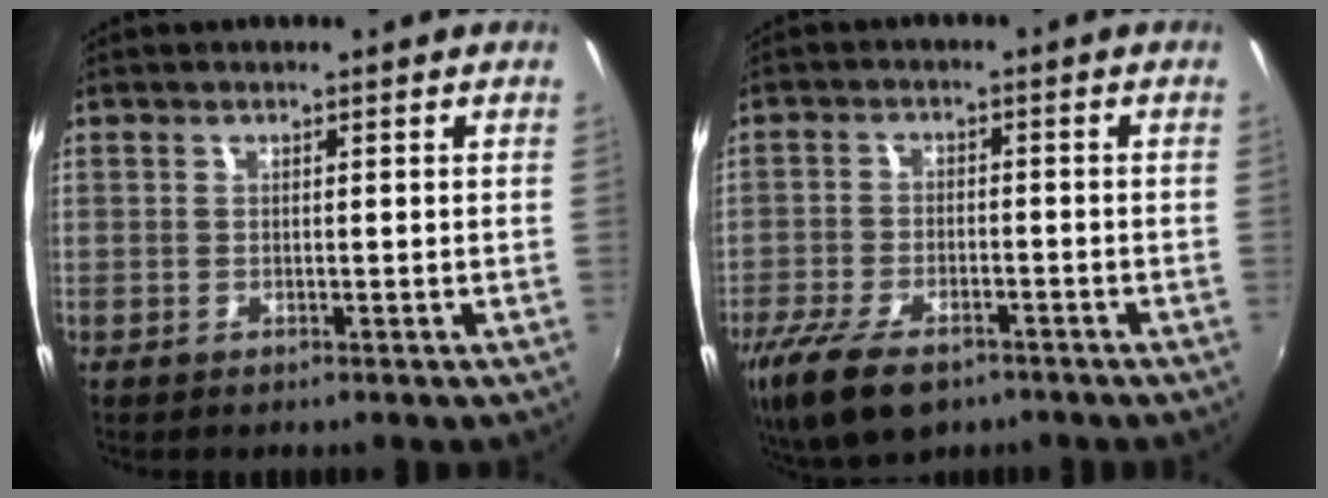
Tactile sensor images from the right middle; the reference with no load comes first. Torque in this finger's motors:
{"motor_torque": [1.23, -0.91, 0.18, 0.15]}